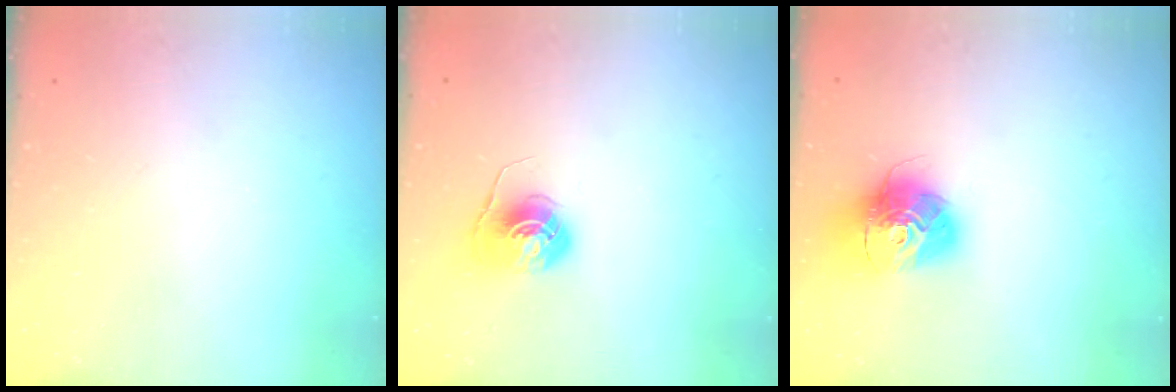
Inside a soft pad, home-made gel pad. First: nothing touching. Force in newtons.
{"total": 6.0, "press": 6.0, "slide": 0.4}
{"total": 16.1, "press": 16.0, "slide": 1.5}